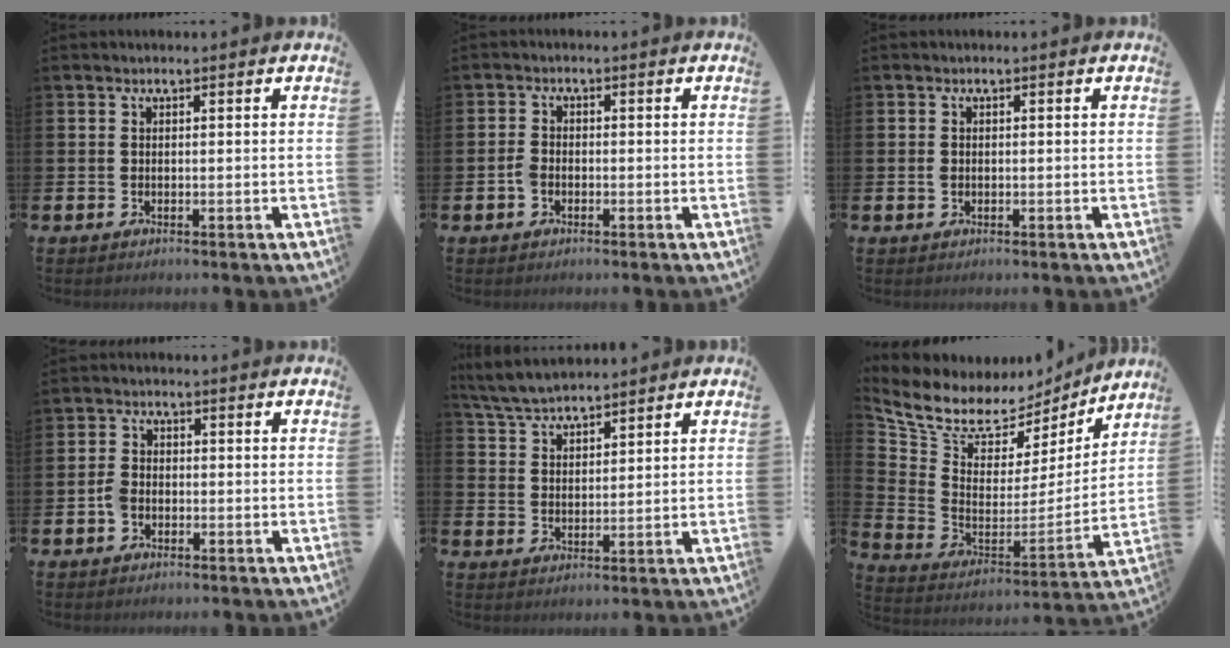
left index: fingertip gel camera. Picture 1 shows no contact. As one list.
[{"total": 2.0, "force": [-0.7, 1.5, 1.1], "torque": [-0.022, 0.006, -0.014]}, {"total": 0.8, "force": [0.0, 0.7, 0.4], "torque": [-0.009, 0.007, -0.002]}, {"total": 2.6, "force": [-0.8, 2.0, 1.3], "torque": [-0.025, 0.006, -0.016]}, {"total": 5.1, "force": [5.0, 0.7, 0.9], "torque": [-0.041, -0.018, 0.092]}, {"total": 8.9, "force": [7.7, 4.0, 2.0], "torque": [-0.095, -0.051, 0.136]}]